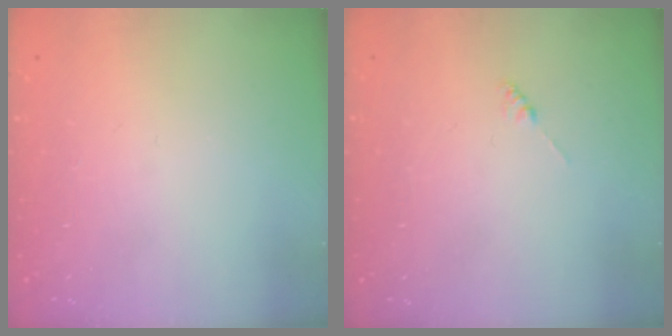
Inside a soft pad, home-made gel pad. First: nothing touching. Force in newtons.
{"total": 0.0}